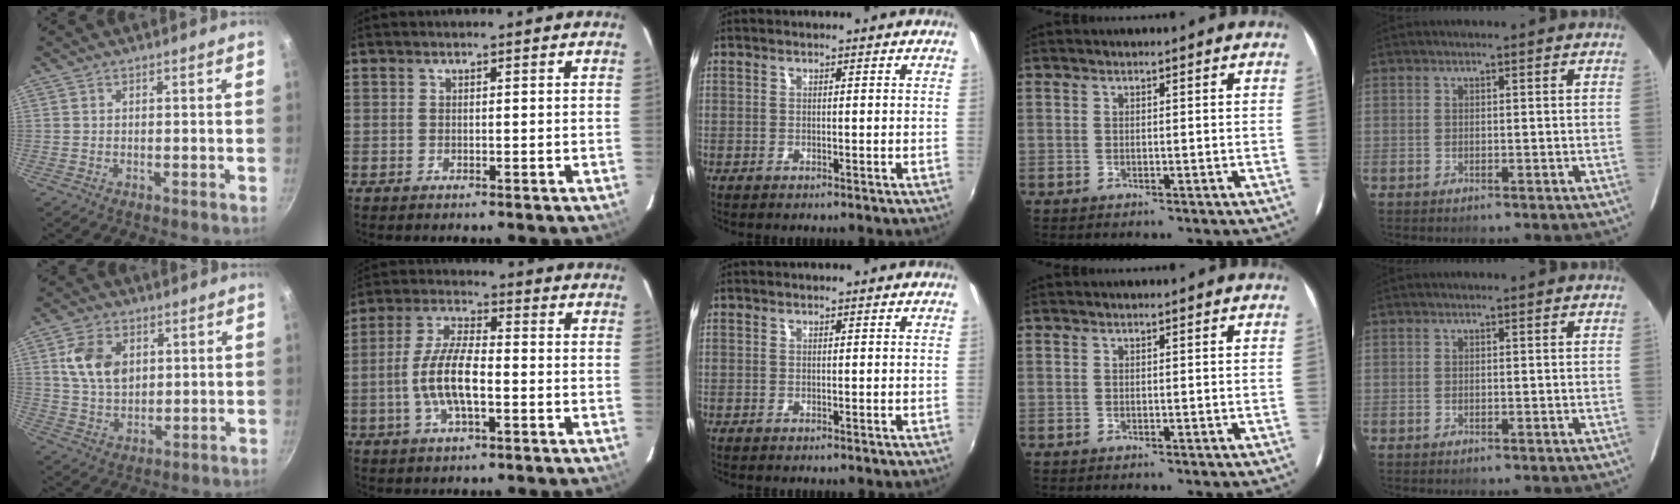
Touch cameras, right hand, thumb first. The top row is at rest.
{"thumb": {"total": 9.8, "force": [2.8, 6.8, 6.4], "torque": [-0.101, -0.010, 0.053]}, "index": {"total": 10.1, "force": [-2.5, 3.4, 9.2], "torque": [-0.187, 0.002, -0.047]}}